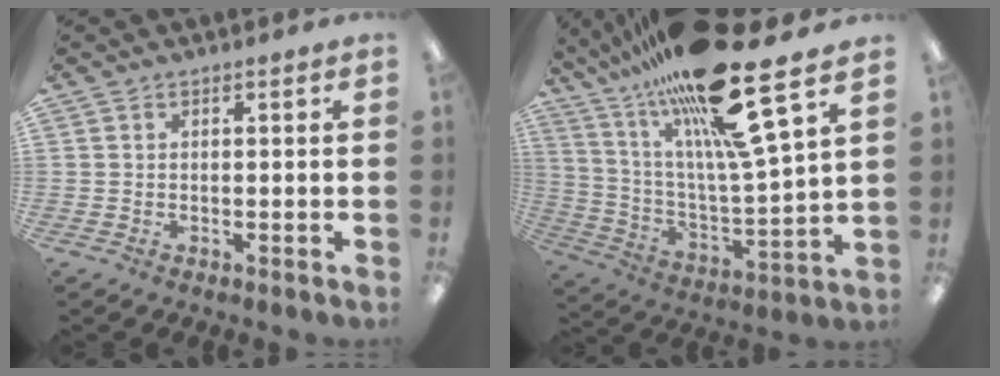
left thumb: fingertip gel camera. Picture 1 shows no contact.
{"total": 25.9, "force": [18.5, 4.4, 17.6], "torque": [-0.307, -0.101, 0.296]}